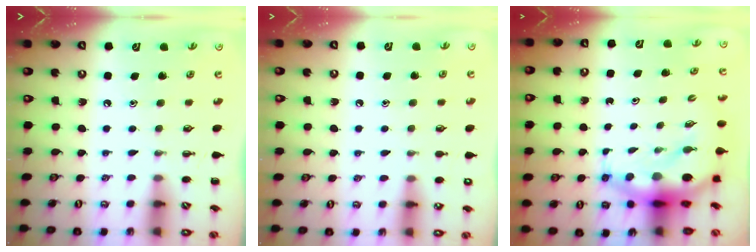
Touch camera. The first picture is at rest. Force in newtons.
{"total": 6.6, "press": 6.3, "slide": 2.0}
{"total": 9.9, "press": 9.5, "slide": 2.7}